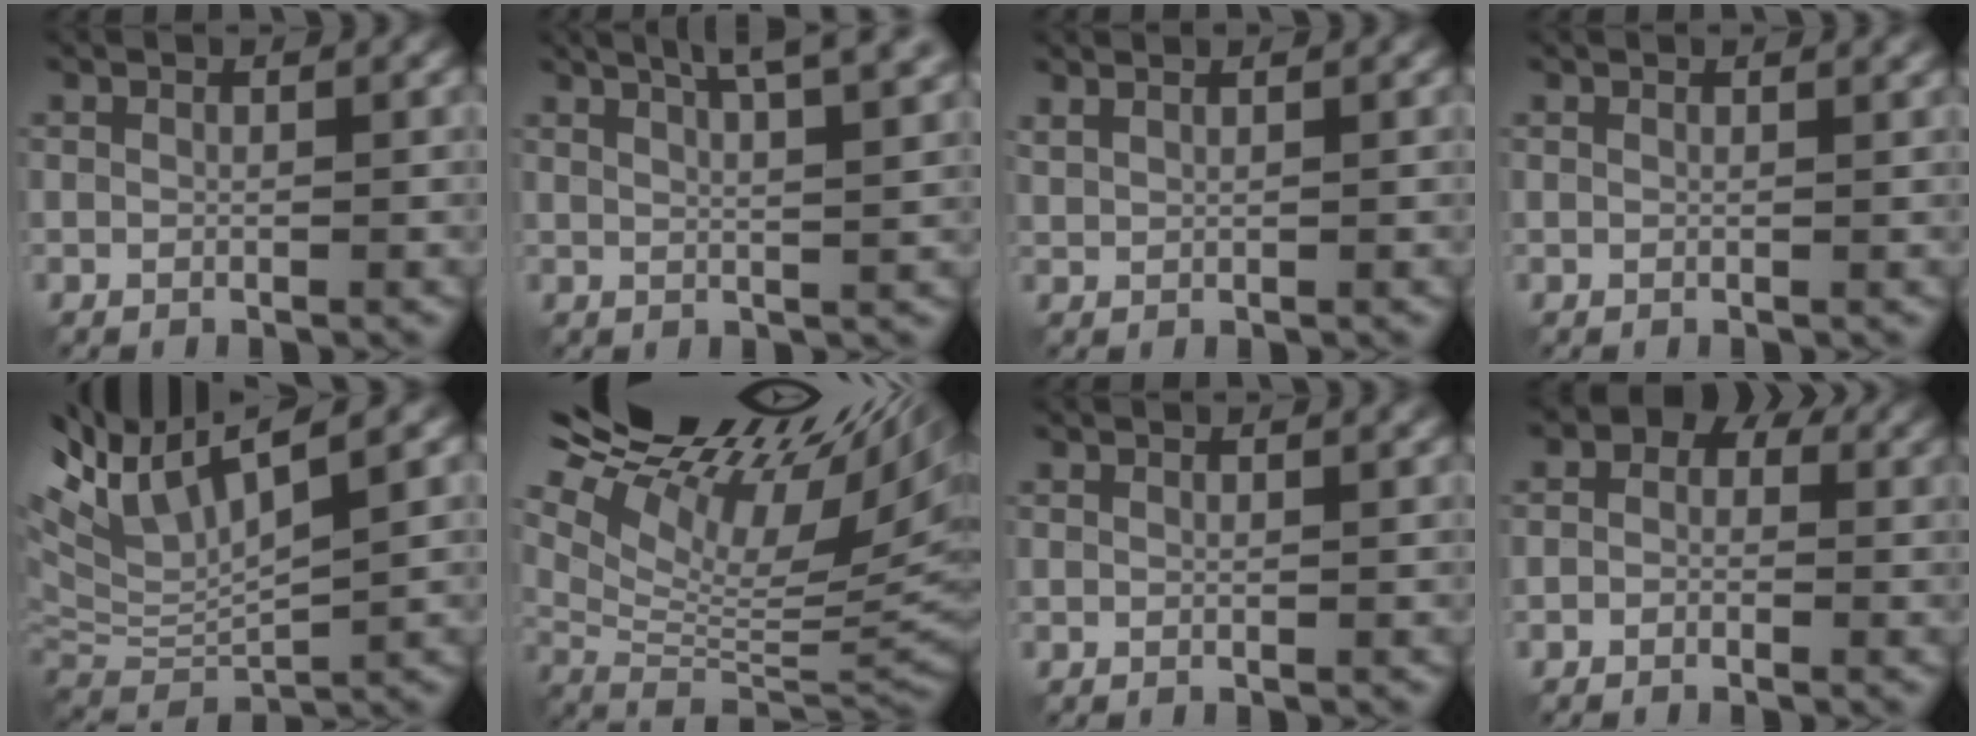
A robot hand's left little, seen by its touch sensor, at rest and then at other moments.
{"total": 9.2, "force": [5.9, 3.1, 6.4], "torque": [-0.068, 0.034, 0.055]}
{"total": 1.4, "force": [1.2, 0.4, 0.6], "torque": [-0.011, 0.004, 0.022]}
{"total": 2.1, "force": [1.7, 0.8, 1.1], "torque": [0.000, 0.011, 0.013]}
{"total": 9.6, "force": [5.3, 3.3, 7.3], "torque": [-0.173, 0.022, 0.099]}
{"total": 15.4, "force": [8.5, 5.9, 11.4], "torque": [-0.225, 0.050, 0.155]}
{"total": 1.3, "force": [1.0, 0.5, 0.7], "torque": [-0.004, 0.006, 0.011]}
{"total": 5.3, "force": [1.3, 4.4, 2.6], "torque": [-0.007, 0.021, -0.025]}